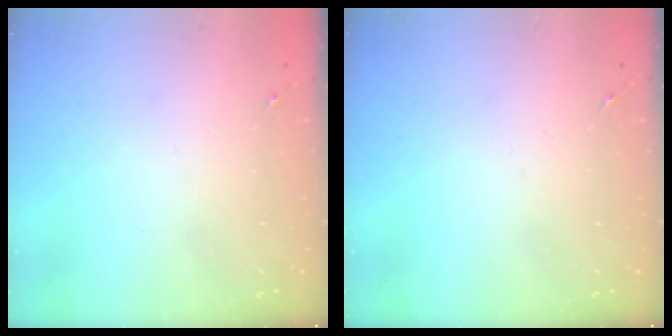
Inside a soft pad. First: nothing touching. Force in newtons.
{"total": 0.0}